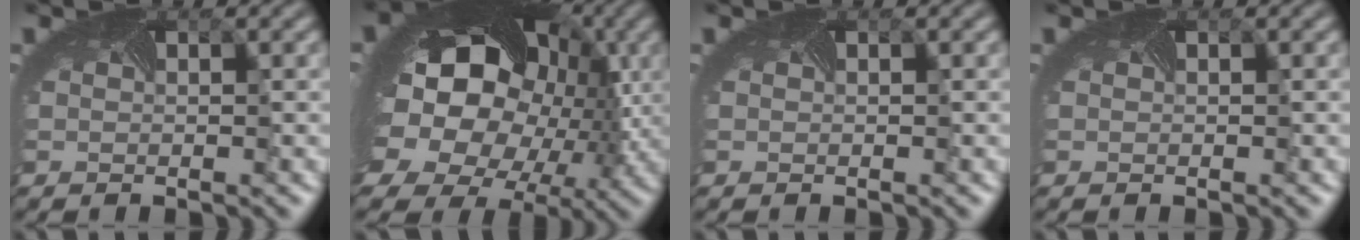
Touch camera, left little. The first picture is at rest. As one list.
[{"total": 18.4, "force": [1.3, 15.0, 10.6], "torque": [-0.222, -0.003, 0.012]}, {"total": 0.0}, {"total": 0.0}]